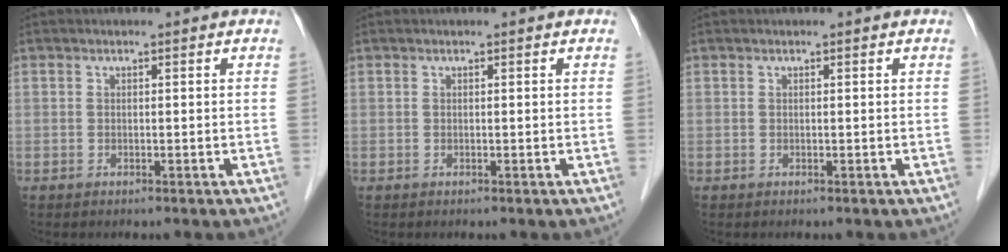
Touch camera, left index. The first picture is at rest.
{"total": 0.0}
{"total": 0.0}